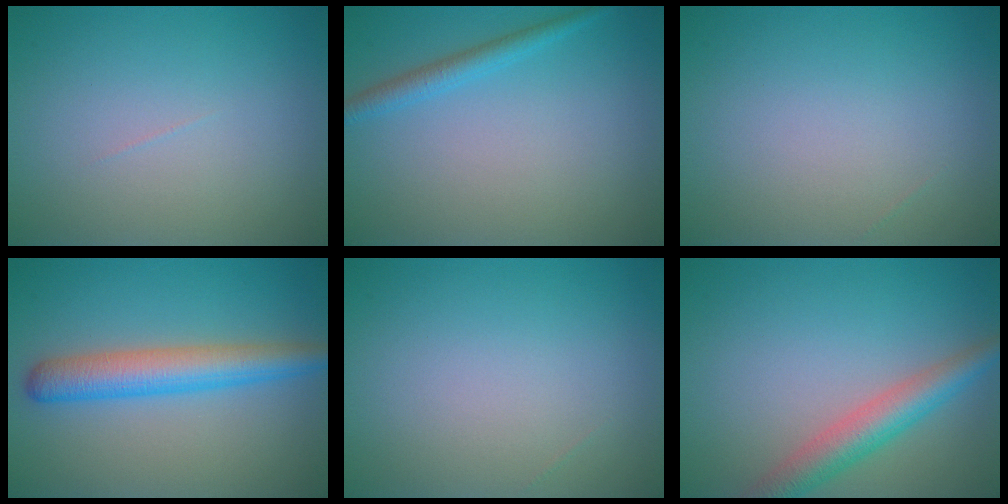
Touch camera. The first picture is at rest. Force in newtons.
{"total": 1.9, "press": 1.9, "slide": 0.1}
{"total": 0.0}
{"total": 4.9, "press": 4.9, "slide": 0.1}
{"total": 0.0}
{"total": 4.3, "press": 4.3, "slide": 0.2}